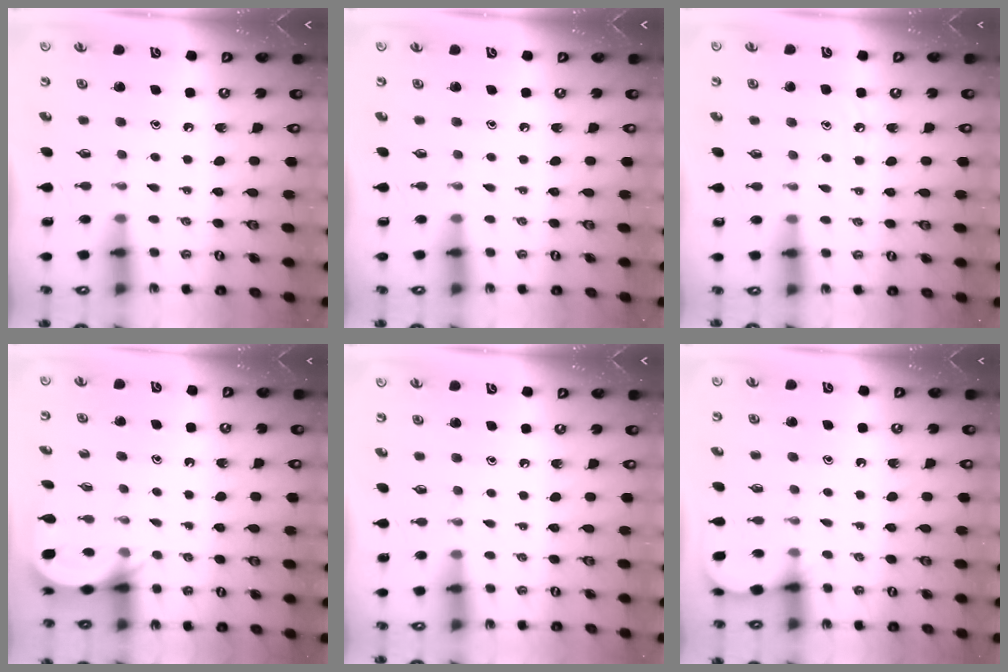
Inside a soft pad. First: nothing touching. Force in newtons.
{"total": 0.0}
{"total": 3.9, "press": 3.9, "slide": 0.4}
{"total": 5.5, "press": 5.5, "slide": 0.4}
{"total": 0.0}
{"total": 3.3, "press": 3.3, "slide": 0.3}